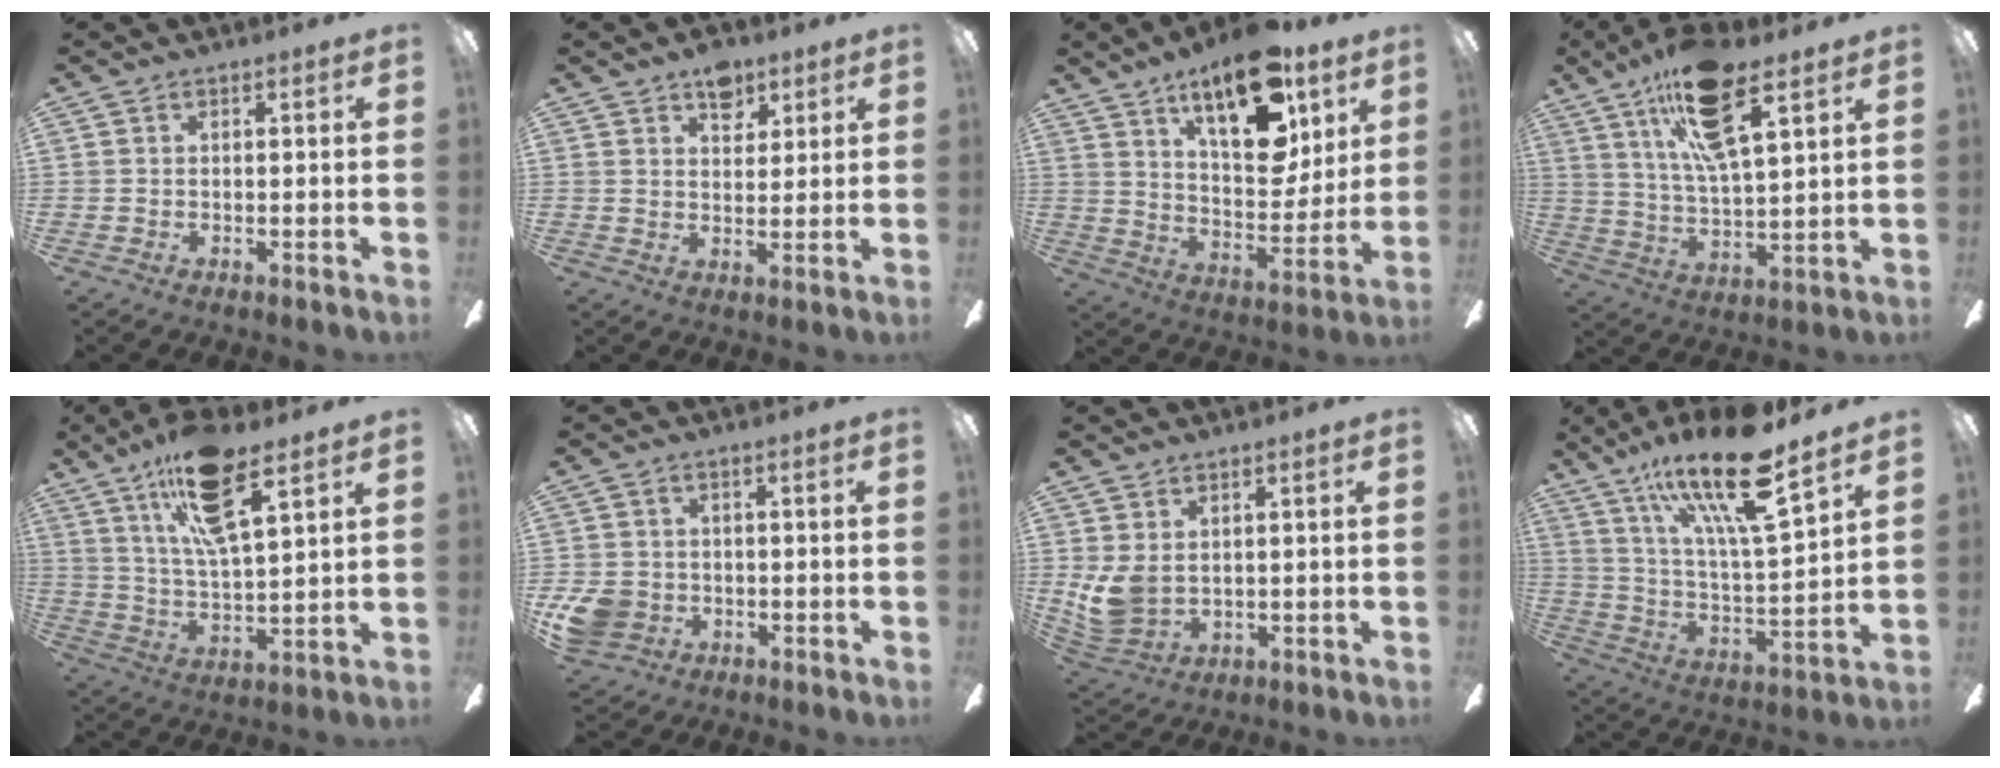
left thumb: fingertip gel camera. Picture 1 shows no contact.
{"total": 6.7, "force": [4.6, 3.9, 3.0], "torque": [-0.023, -0.018, 0.077]}
{"total": 21.0, "force": [12.8, 9.3, 13.8], "torque": [-0.207, -0.069, 0.215]}
{"total": 17.9, "force": [10.9, 5.9, 13.0], "torque": [-0.230, -0.034, 0.180]}
{"total": 16.7, "force": [10.4, 5.2, 12.0], "torque": [-0.219, -0.032, 0.175]}
{"total": 7.3, "force": [-2.4, 6.2, 3.0], "torque": [-0.076, 0.019, -0.044]}
{"total": 7.5, "force": [1.8, 5.4, 4.9], "torque": [-0.116, -0.012, 0.036]}
{"total": 22.2, "force": [15.1, 5.4, 15.4], "torque": [-0.284, -0.082, 0.248]}